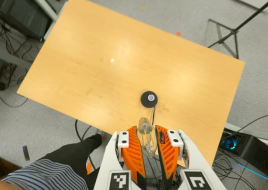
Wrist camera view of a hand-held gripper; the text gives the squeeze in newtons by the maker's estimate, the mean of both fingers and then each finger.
{"total": 21.4, "left": 25.9, "right": 16.9}